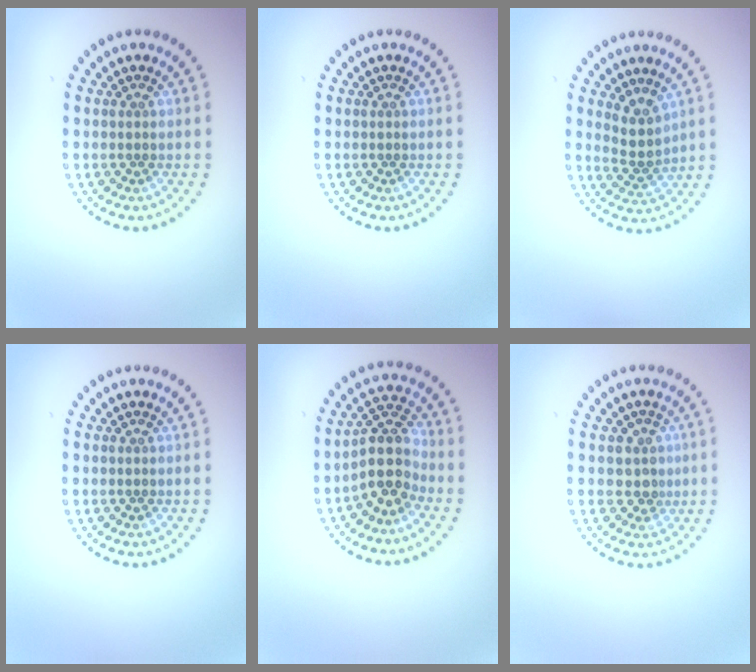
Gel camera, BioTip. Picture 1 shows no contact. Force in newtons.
{"total": 0.0}
{"total": 2.5, "press": 1.8, "slide": 1.7}
{"total": 0.0}
{"total": 4.0, "press": 3.4, "slide": 2.2}
{"total": 1.8, "press": 1.6, "slide": 1.0}